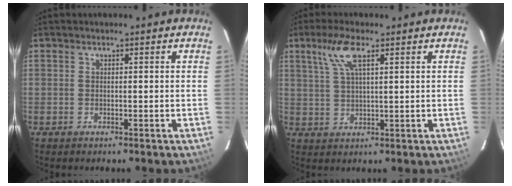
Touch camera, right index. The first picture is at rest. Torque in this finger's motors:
{"motor_torque": [0.68, 0.41, 0.12, 0.10]}